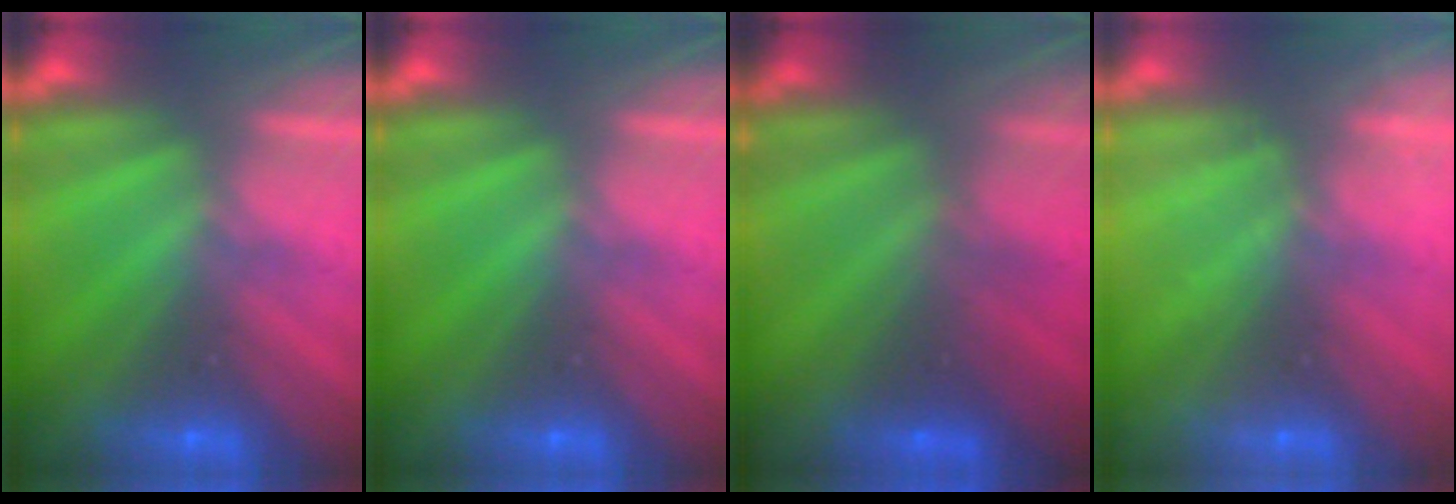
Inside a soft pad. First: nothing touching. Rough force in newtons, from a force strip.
{"total": 0.0}
{"total": 2.8}
{"total": 2.2}